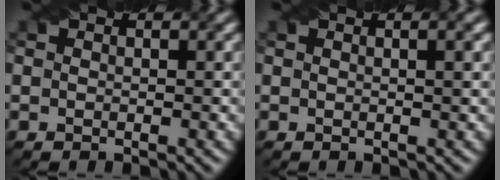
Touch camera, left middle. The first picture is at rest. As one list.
[{"total": 2.4, "force": [0.8, 0.9, 2.1], "torque": [-0.018, 0.005, -0.005]}]